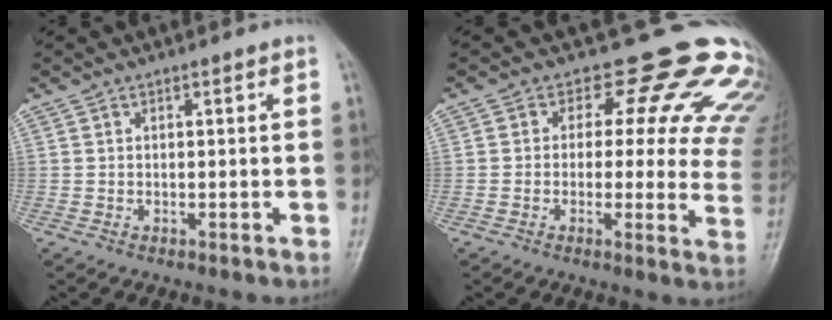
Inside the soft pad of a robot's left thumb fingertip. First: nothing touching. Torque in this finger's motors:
{"motor_torque": [0.42, 0.46, -0.09, -0.25, 0.03]}